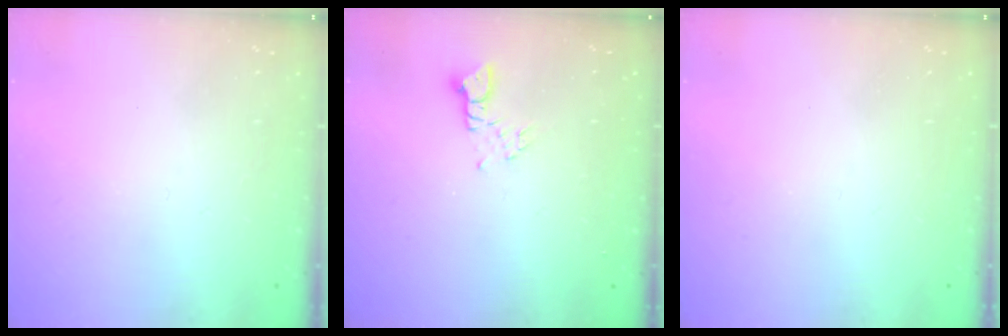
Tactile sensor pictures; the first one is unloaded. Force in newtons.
{"total": 2.2, "press": 2.2, "slide": 0.2}
{"total": 0.0}